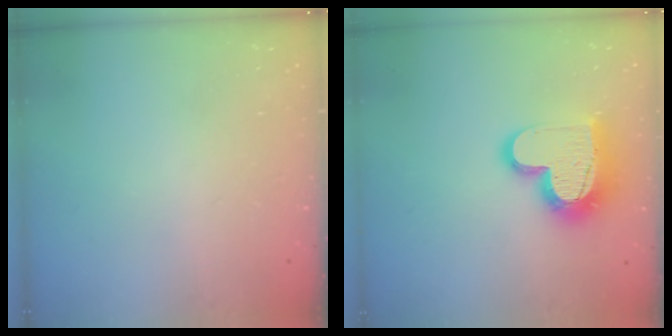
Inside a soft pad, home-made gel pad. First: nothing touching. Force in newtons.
{"total": 16.8, "press": 16.8, "slide": 1.1}